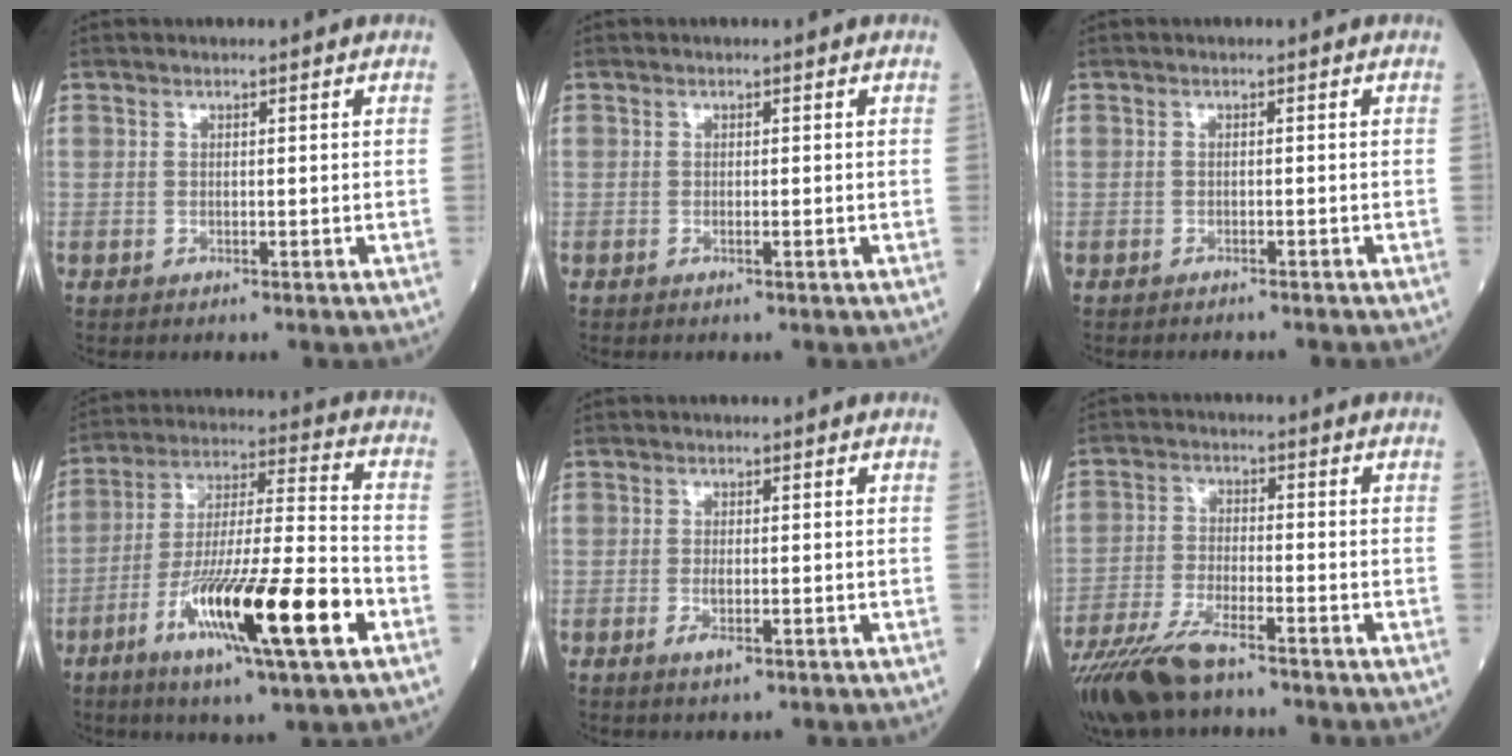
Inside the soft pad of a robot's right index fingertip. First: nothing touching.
{"total": 0.5, "force": [-0.2, 0.0, 0.5], "torque": [-0.012, -0.001, -0.003]}
{"total": 2.4, "force": [-2.3, -0.1, 0.5], "torque": [-0.009, -0.005, -0.029]}
{"total": 20.3, "force": [-8.5, 1.6, 18.4], "torque": [-0.325, -0.026, -0.146]}
{"total": 2.2, "force": [-0.9, 0.7, 1.9], "torque": [-0.034, -0.003, -0.013]}
{"total": 11.1, "force": [-8.4, 2.7, 6.6], "torque": [-0.131, -0.026, -0.158]}